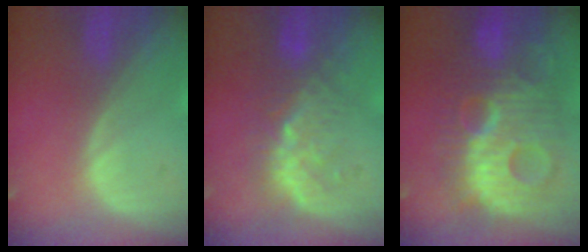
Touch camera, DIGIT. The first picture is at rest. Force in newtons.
{"total": 6.7, "press": 6.5, "slide": 1.7}
{"total": 13.4, "press": 13.4, "slide": 1.2}